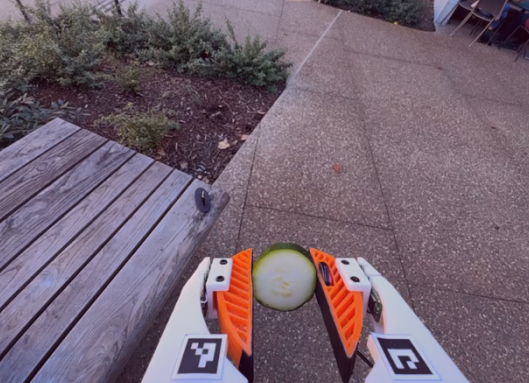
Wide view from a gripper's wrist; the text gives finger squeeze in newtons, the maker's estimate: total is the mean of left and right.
{"total": 8.0, "left": 7.9, "right": 8.0}